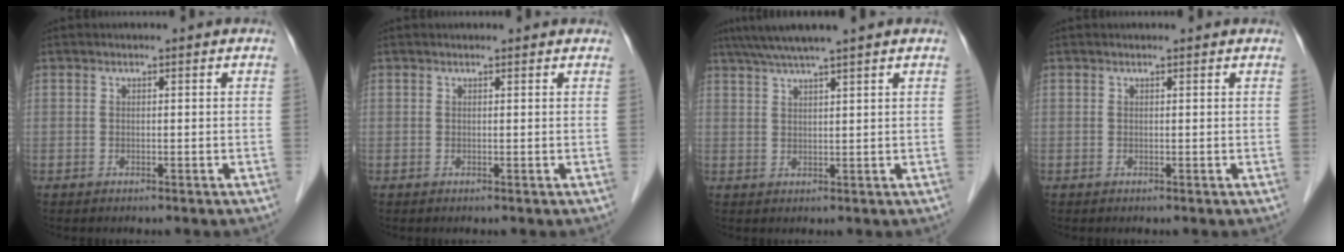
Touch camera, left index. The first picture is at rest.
{"total": 2.0, "force": [1.9, 0.6, 0.4], "torque": [-0.013, 0.014, 0.016]}
{"total": 6.5, "force": [5.2, -1.1, 3.6], "torque": [-0.062, 0.026, 0.089]}
{"total": 1.0, "force": [1.0, 0.2, 0.1], "torque": [-0.011, 0.010, 0.011]}